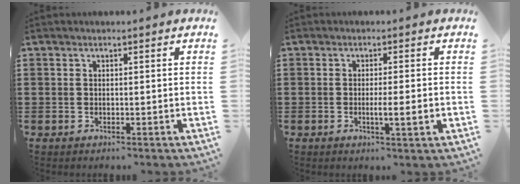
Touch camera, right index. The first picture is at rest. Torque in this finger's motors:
{"motor_torque": [1.39, -0.16, 0.13, 0.11]}